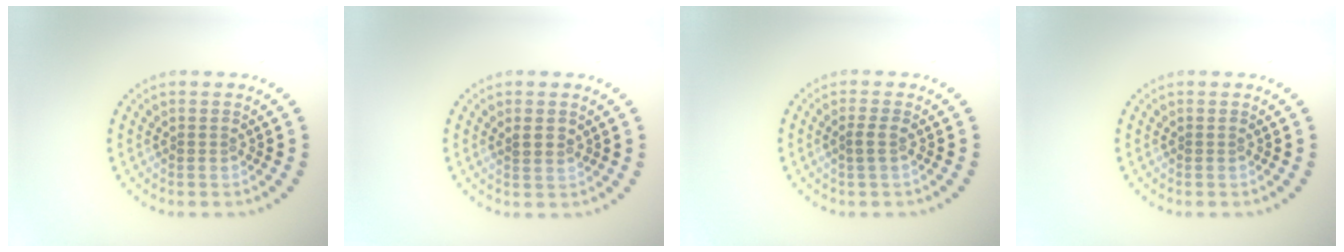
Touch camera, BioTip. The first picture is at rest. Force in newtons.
{"total": 0.9, "press": 0.8, "slide": 0.4}
{"total": 1.0, "press": 0.9, "slide": 0.4}
{"total": 0.0}